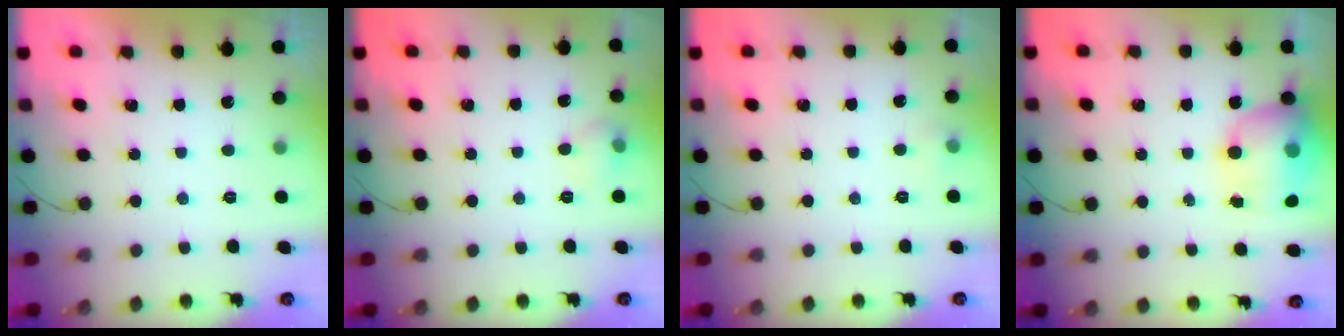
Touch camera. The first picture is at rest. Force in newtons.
{"total": 5.0, "press": 4.7, "slide": 1.9}
{"total": 3.8, "press": 3.6, "slide": 1.3}
{"total": 13.2, "press": 12.8, "slide": 3.4}